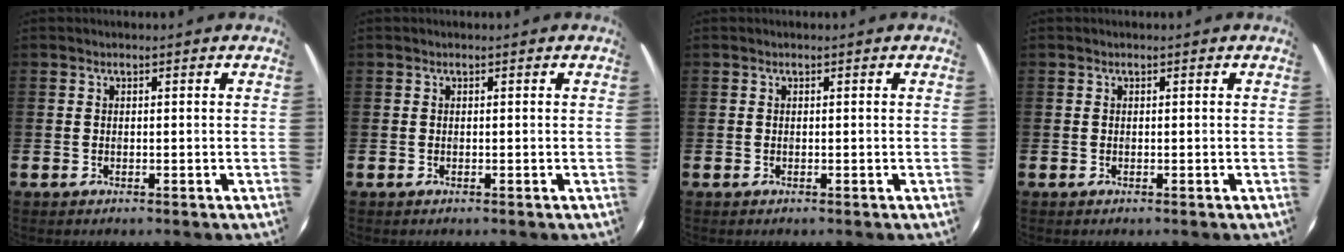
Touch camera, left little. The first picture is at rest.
{"total": 0.0}
{"total": 0.0}
{"total": 0.0}